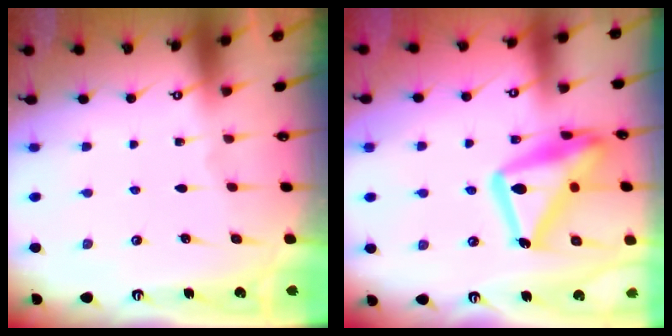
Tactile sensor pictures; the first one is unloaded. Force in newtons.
{"total": 20.4, "press": 20.4, "slide": 1.4}